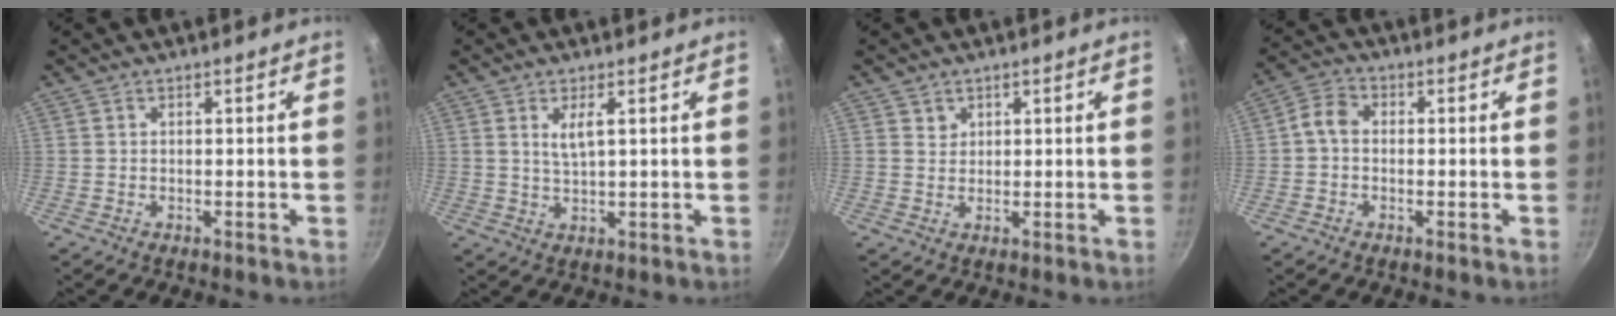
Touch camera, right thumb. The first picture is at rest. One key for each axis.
{"total": 3.6, "fx": 1.3, "fy": 0.9, "fz": 3.3, "tx": -0.066, "ty": -0.005, "tz": 0.028}
{"total": 1.8, "fx": 0.9, "fy": 1.6, "fz": 0.2, "tx": 0.014, "ty": 0.001, "tz": 0.014}
{"total": 4.2, "fx": -0.3, "fy": 3.3, "fz": 2.6, "tx": -0.048, "ty": 0.017, "tz": -0.021}